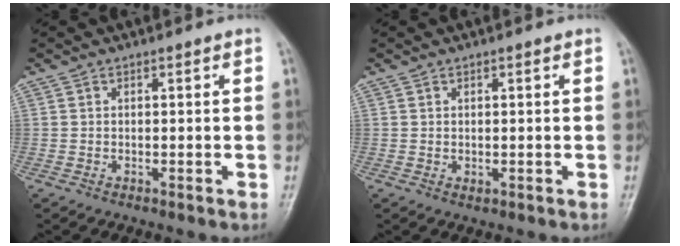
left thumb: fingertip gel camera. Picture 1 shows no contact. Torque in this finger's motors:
{"motor_torque": [-0.14, 0.14, 0.19, 0.03, 0.00]}